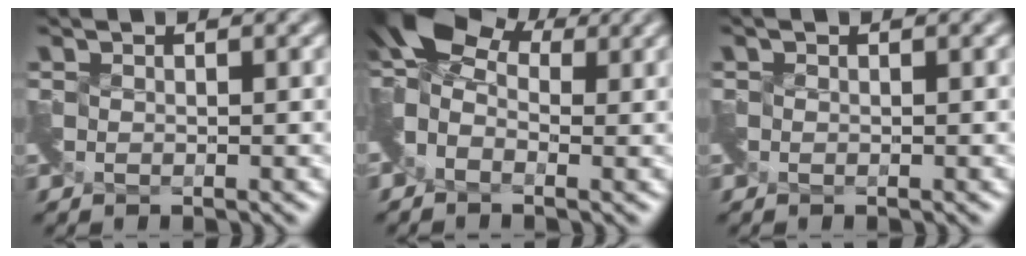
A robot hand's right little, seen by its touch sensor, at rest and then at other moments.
{"total": 4.6, "force": [0.4, 3.4, 3.1], "torque": [-0.063, 0.017, -0.007]}
{"total": 0.0}